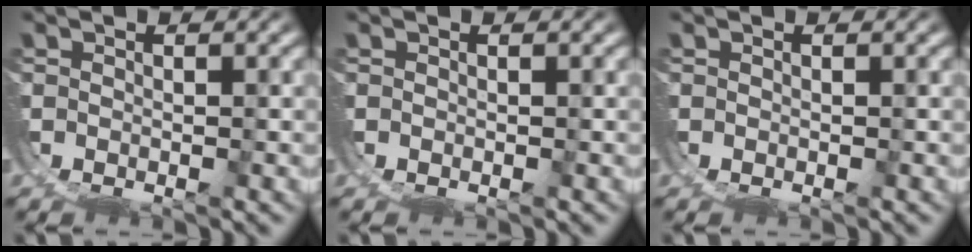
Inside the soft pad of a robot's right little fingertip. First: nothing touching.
{"total": 0.0}
{"total": 0.0}